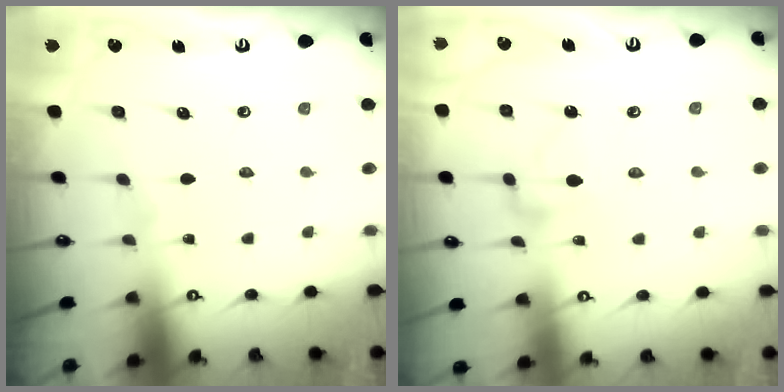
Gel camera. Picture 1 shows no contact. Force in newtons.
{"total": 6.7, "press": 6.7, "slide": 0.2}